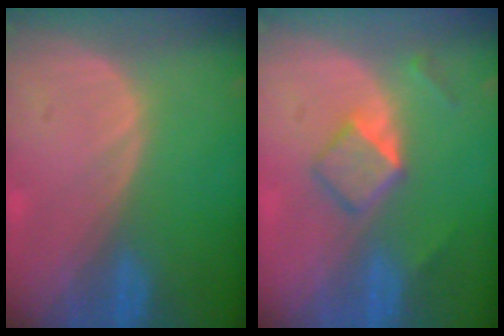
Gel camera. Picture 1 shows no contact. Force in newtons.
{"total": 5.3, "press": 4.6, "slide": 2.7}